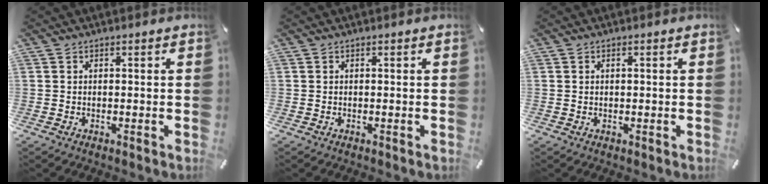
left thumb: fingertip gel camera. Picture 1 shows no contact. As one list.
[{"total": 0.0}, {"total": 0.7, "force": [0.1, 0.4, 0.6], "torque": [-0.013, 0.003, 0.001]}]